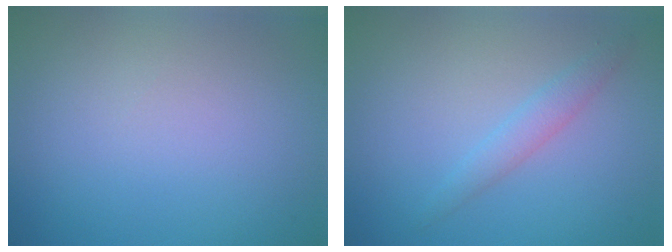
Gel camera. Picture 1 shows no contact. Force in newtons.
{"total": 1.7, "press": 1.7, "slide": 0.0}